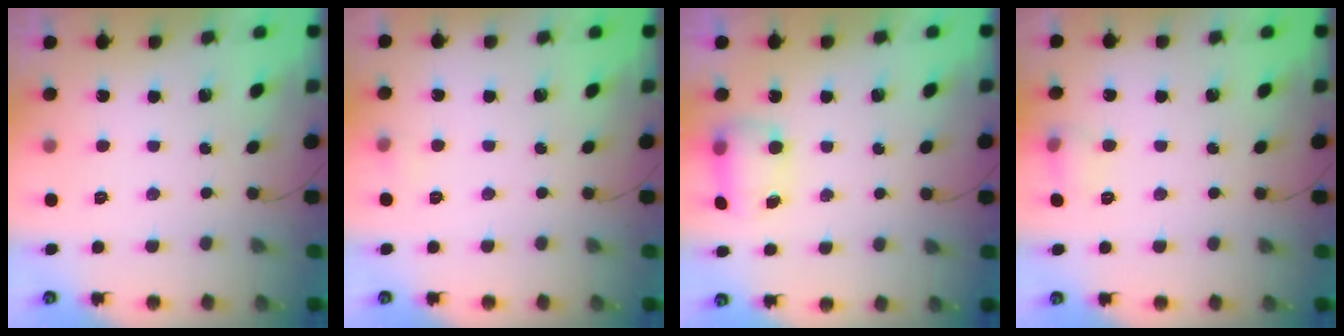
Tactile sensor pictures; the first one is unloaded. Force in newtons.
{"total": 3.5, "press": 3.4, "slide": 1.0}
{"total": 6.6, "press": 6.5, "slide": 0.9}
{"total": 6.9, "press": 6.5, "slide": 2.1}